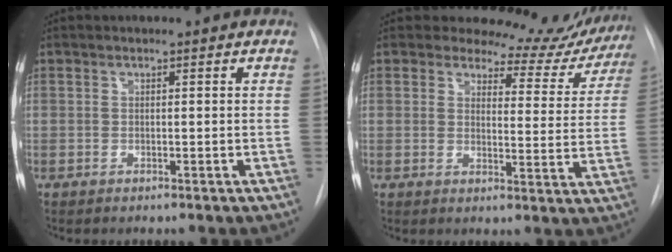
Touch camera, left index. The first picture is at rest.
{"total": 10.6, "force": [10.0, 3.3, 0.4], "torque": [0.024, -0.047, 0.092]}